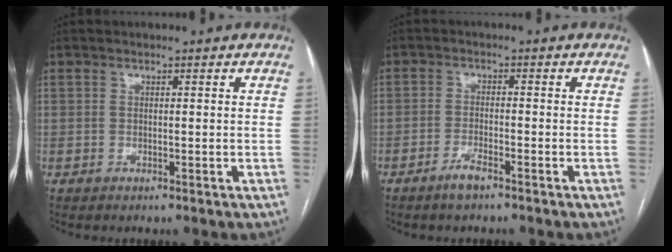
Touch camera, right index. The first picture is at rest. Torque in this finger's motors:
{"motor_torque": [0.25, -0.03, 0.13, 0.03]}